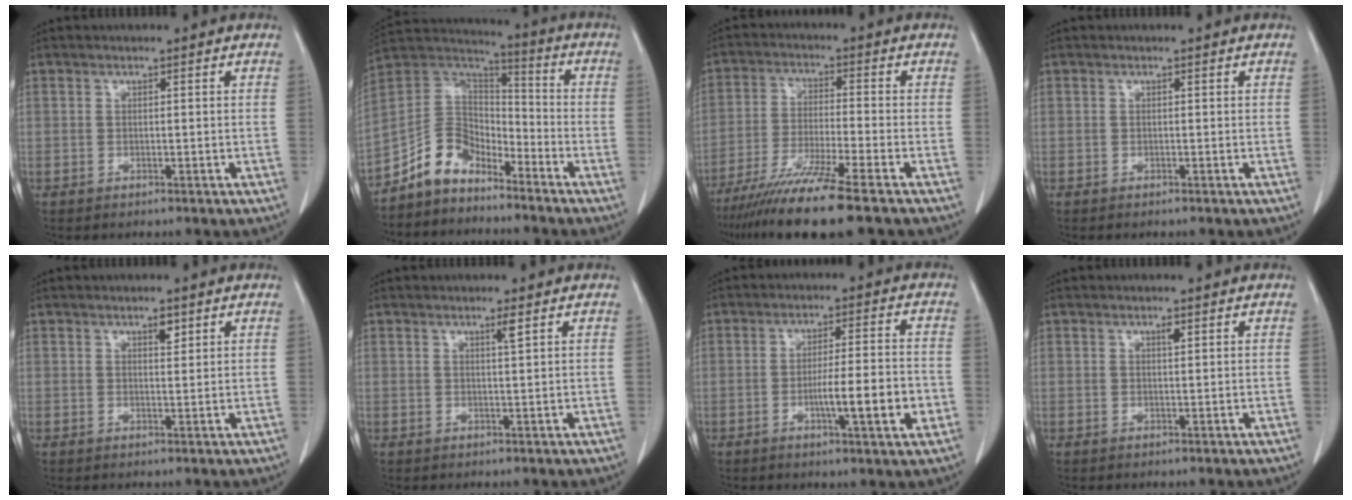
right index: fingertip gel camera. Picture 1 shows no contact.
{"total": 9.4, "force": [-7.1, 5.4, 3.0], "torque": [-0.060, 0.044, -0.140]}
{"total": 11.3, "force": [-8.6, -1.3, 7.2], "torque": [-0.127, -0.037, -0.147]}
{"total": 0.0}
{"total": 1.6, "force": [1.0, 0.5, 1.1], "torque": [-0.017, -0.004, 0.015]}
{"total": 1.3, "force": [0.7, -0.3, 1.0], "torque": [-0.022, -0.005, 0.014]}
{"total": 9.0, "force": [-2.5, 0.4, 8.7], "torque": [-0.134, -0.002, -0.039]}
{"total": 0.8, "force": [0.5, 0.2, 0.6], "torque": [-0.013, -0.002, 0.007]}